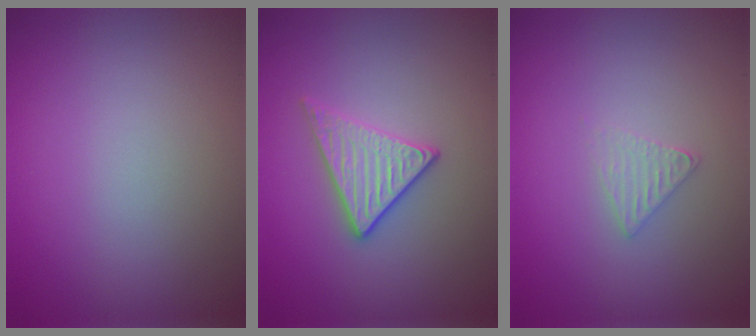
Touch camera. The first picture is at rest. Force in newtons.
{"total": 2.8, "press": 2.7, "slide": 0.6}
{"total": 1.4, "press": 1.3, "slide": 0.2}